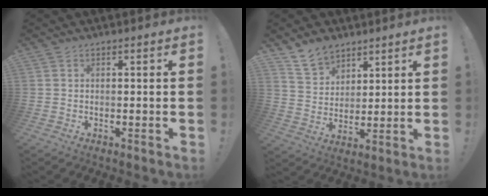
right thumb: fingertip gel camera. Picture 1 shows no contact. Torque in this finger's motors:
{"motor_torque": [-0.89, 0.87, -0.29, 0.38, -0.07]}